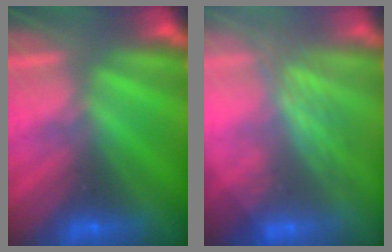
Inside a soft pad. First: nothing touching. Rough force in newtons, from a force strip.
{"total": 2.8}